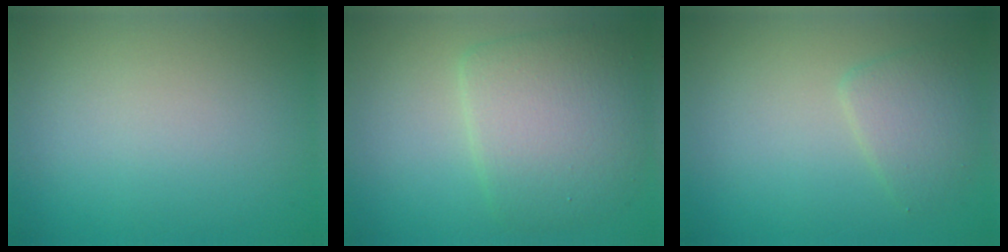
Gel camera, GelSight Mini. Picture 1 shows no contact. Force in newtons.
{"total": 5.7, "press": 5.7, "slide": 0.1}
{"total": 2.5, "press": 2.5, "slide": 0.1}